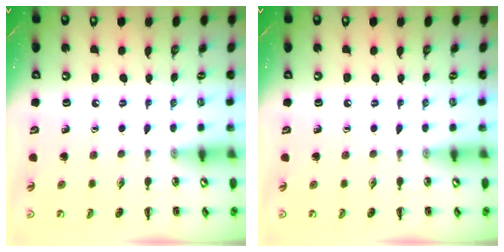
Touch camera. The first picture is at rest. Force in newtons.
{"total": 0.0}